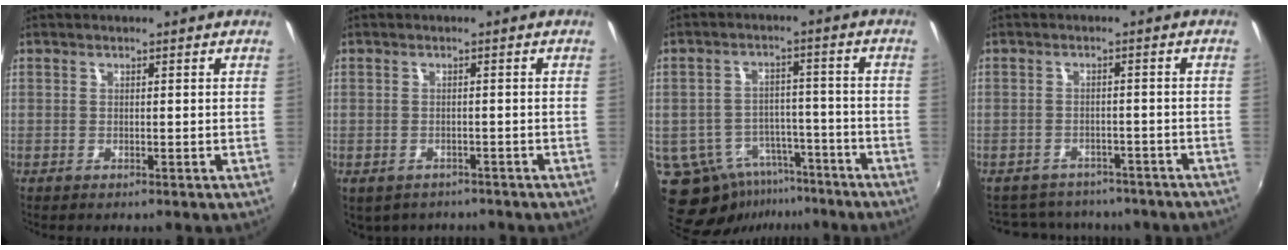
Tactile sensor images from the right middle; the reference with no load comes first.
{"total": 4.4, "force": [-3.3, 2.5, 1.5], "torque": [-0.039, -0.021, -0.040]}
{"total": 12.4, "force": [-8.3, 7.6, 5.1], "torque": [-0.111, -0.001, -0.112]}
{"total": 14.9, "force": [-12.3, 6.3, 5.3], "torque": [-0.115, 0.003, -0.156]}